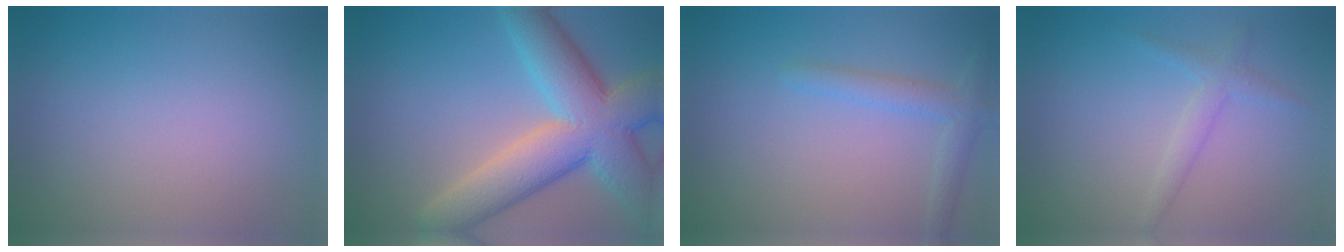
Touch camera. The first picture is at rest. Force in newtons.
{"total": 11.0, "press": 10.9, "slide": 0.5}
{"total": 2.3, "press": 2.3, "slide": 0.1}
{"total": 1.8, "press": 1.8, "slide": 0.0}